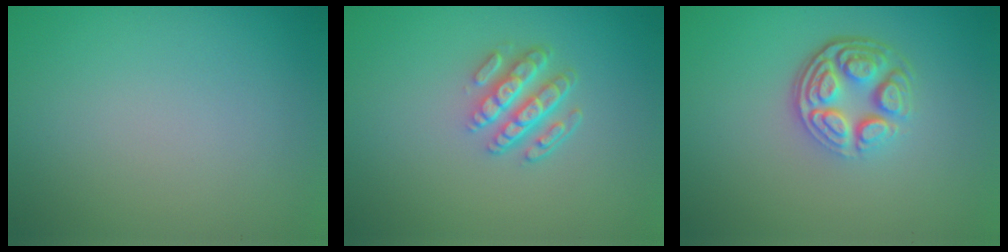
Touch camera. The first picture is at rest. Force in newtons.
{"total": 4.3, "press": 3.1, "slide": 3.0}
{"total": 4.6, "press": 3.3, "slide": 3.2}